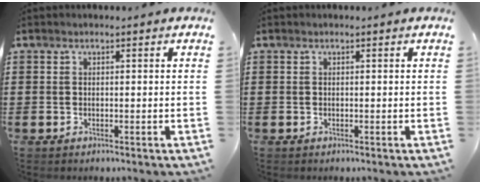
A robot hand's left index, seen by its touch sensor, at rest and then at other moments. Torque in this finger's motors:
{"motor_torque": [0.00, 0.00, 0.00, 0.00]}